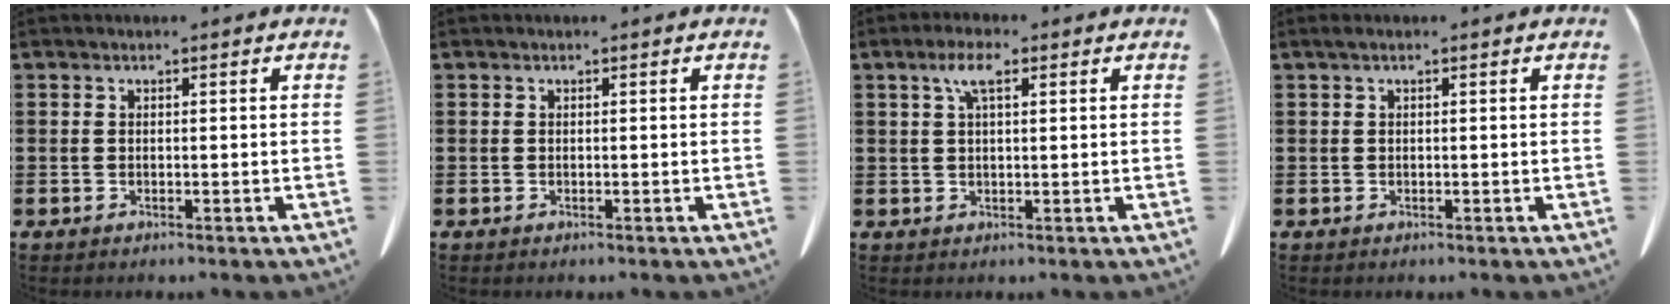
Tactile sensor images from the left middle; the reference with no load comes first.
{"total": 0.0}
{"total": 4.2, "force": [1.9, 1.3, 3.5], "torque": [-0.076, 0.011, 0.031]}
{"total": 0.6, "force": [0.1, 0.1, 0.5], "torque": [-0.010, 0.002, 0.002]}